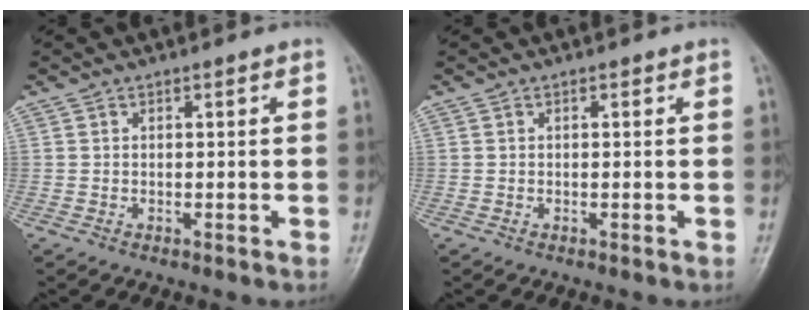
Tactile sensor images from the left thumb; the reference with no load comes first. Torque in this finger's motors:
{"motor_torque": [0.00, 0.00, 0.00, 0.00, 0.00]}